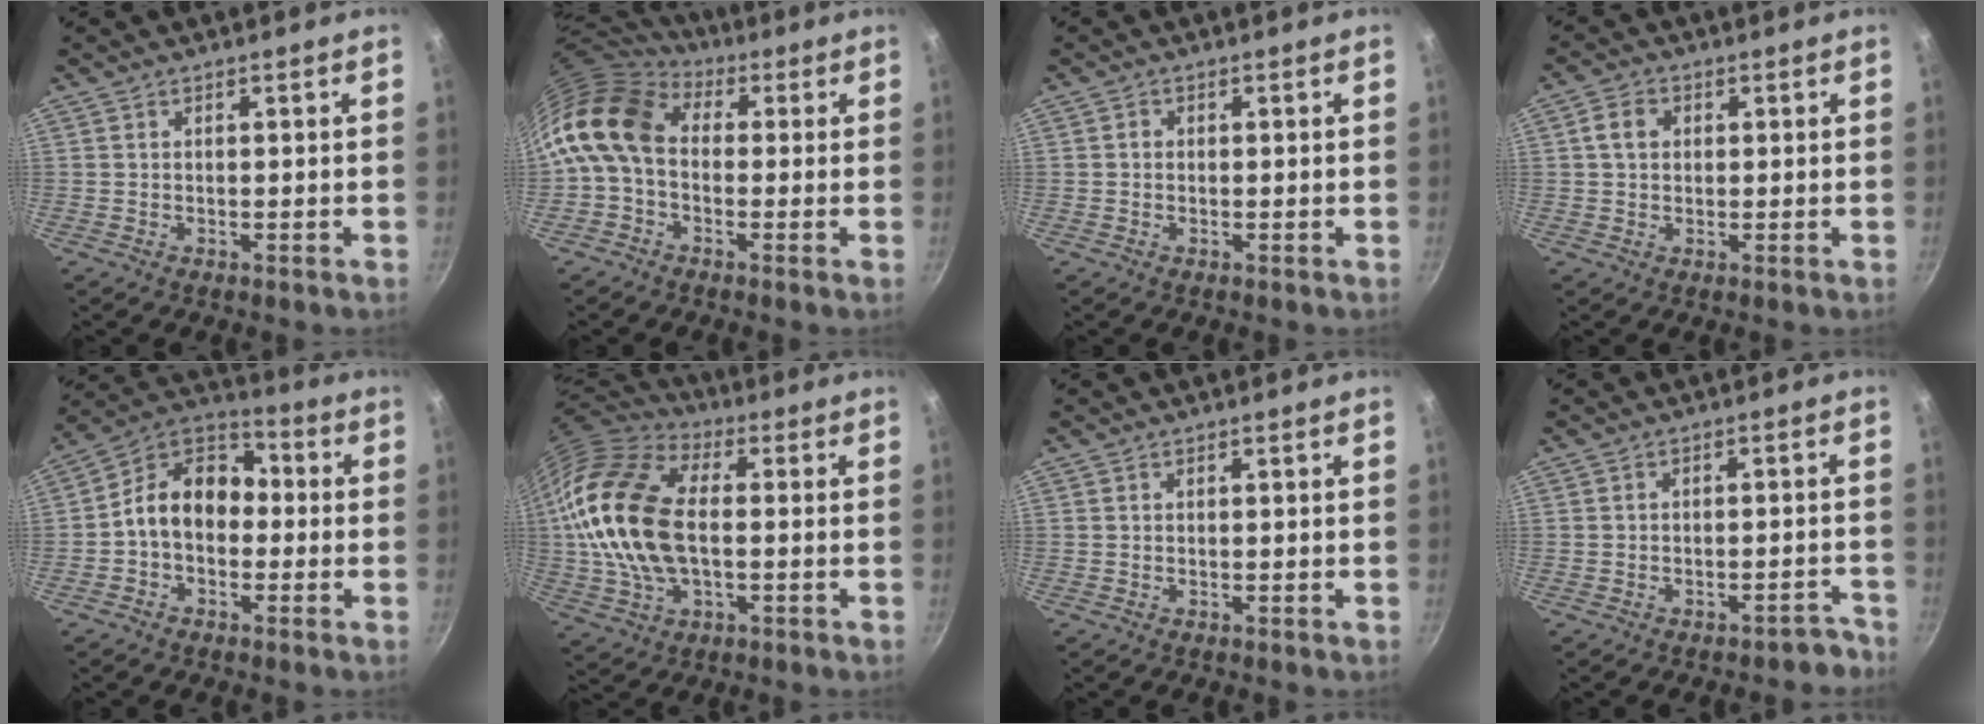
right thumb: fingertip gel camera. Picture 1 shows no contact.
{"total": 13.0, "force": [0.6, 9.5, 8.9], "torque": [-0.157, 0.025, -0.011]}
{"total": 0.9, "force": [0.1, 0.8, 0.4], "torque": [-0.005, 0.005, 0.000]}
{"total": 4.1, "force": [0.9, 3.3, 2.4], "torque": [-0.032, 0.007, 0.011]}
{"total": 12.0, "force": [-1.4, 8.9, 7.9], "torque": [-0.095, 0.049, -0.051]}
{"total": 21.2, "force": [0.1, 12.8, 17.0], "torque": [-0.329, 0.025, -0.005]}
{"total": 0.0}
{"total": 4.0, "force": [-3.3, 1.8, 1.2], "torque": [0.014, 0.055, -0.022]}